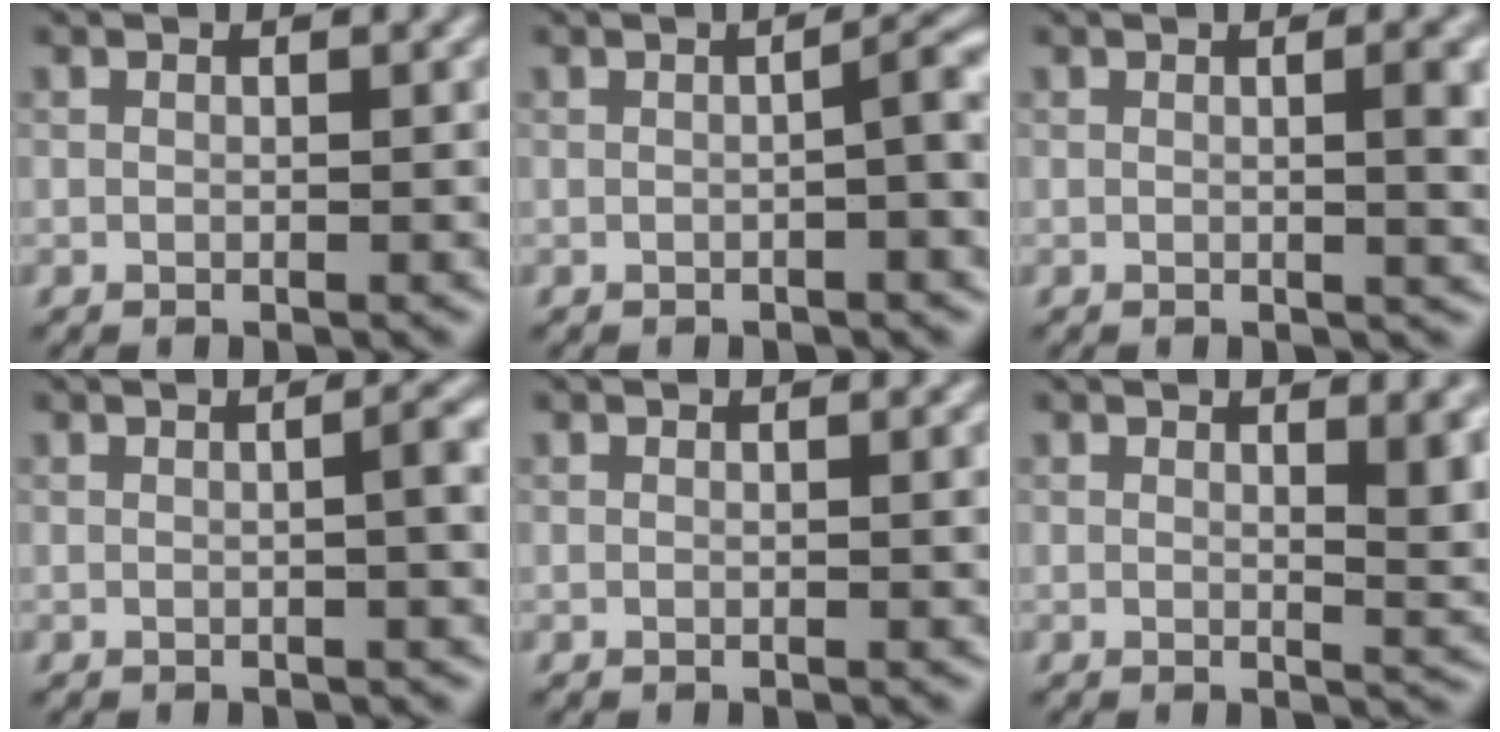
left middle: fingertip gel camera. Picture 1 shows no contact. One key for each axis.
{"total": 3.4, "fx": -0.2, "fy": 0.7, "fz": 3.3, "tx": -0.041, "ty": 0.014, "tz": -0.009}
{"total": 3.9, "fx": 0.4, "fy": 1.1, "fz": 3.7, "tx": -0.041, "ty": 0.008, "tz": 0.001}
{"total": 3.5, "fx": 0.1, "fy": 1.0, "fz": 3.4, "tx": -0.038, "ty": 0.012, "tz": -0.003}
{"total": 0.7, "fx": 0.1, "fy": 0.1, "fz": 0.6, "tx": -0.007, "ty": 0.000, "tz": 0.000}
{"total": 4.6, "fx": 1.6, "fy": 1.5, "fz": 4.0, "tx": -0.036, "ty": -0.003, "tz": 0.022}